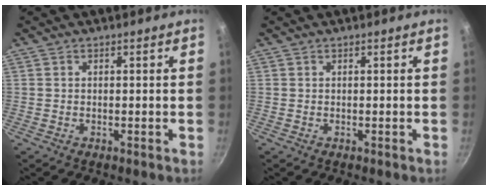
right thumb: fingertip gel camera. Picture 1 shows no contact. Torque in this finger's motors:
{"motor_torque": [0.00, 0.30, 0.31, -0.11, -0.02]}